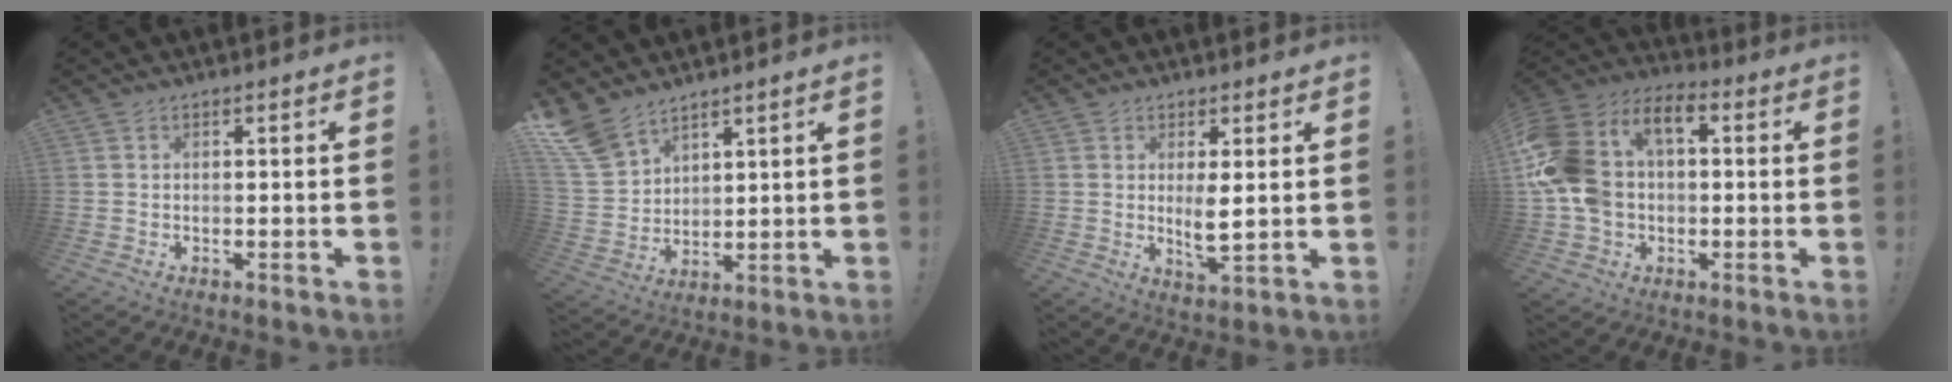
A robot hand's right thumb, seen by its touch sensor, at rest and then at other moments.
{"total": 10.5, "force": [8.3, 5.3, 3.5], "torque": [-0.075, -0.056, 0.166]}
{"total": 5.2, "force": [1.0, 1.1, 4.9], "torque": [-0.083, -0.020, 0.017]}
{"total": 17.1, "force": [3.2, 12.3, 11.5], "torque": [-0.241, -0.004, 0.060]}